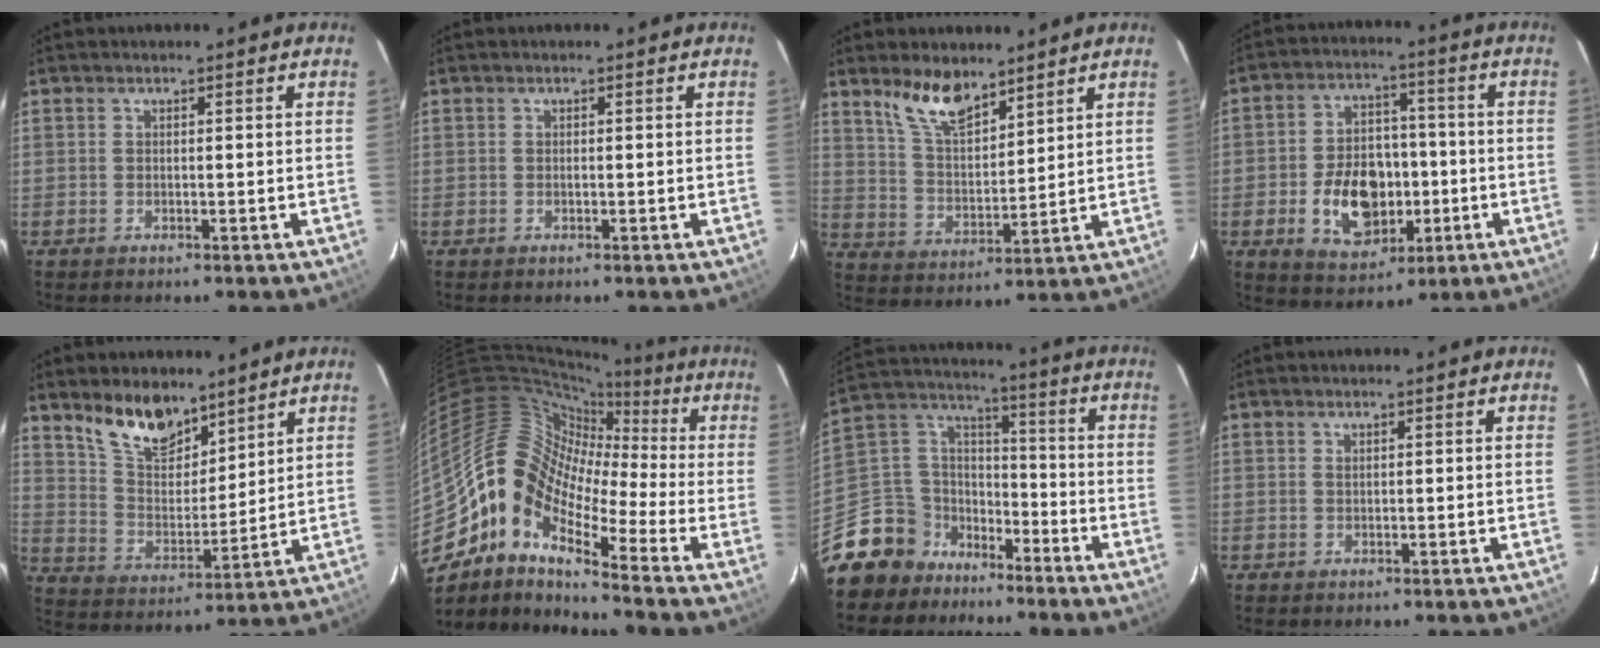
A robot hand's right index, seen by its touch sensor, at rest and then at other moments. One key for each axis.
{"total": 0.0}
{"total": 9.4, "fx": 7.1, "fy": 3.4, "fz": 5.1, "tx": -0.094, "ty": 0.004, "tz": 0.142}
{"total": 13.4, "fx": -3.5, "fy": 9.1, "fz": 9.2, "tx": -0.184, "ty": 0.017, "tz": -0.039}
{"total": 11.5, "fx": 8.9, "fy": 5.0, "fz": 5.4, "tx": -0.104, "ty": 0.007, "tz": 0.173}
{"total": 15.5, "fx": -7.4, "fy": 7.1, "fz": 11.5, "tx": -0.190, "ty": 0.003, "tz": -0.167}
{"total": 13.9, "fx": -10.3, "fy": 9.1, "fz": 1.6, "tx": -0.071, "ty": 0.068, "tz": -0.182}
{"total": 0.0}